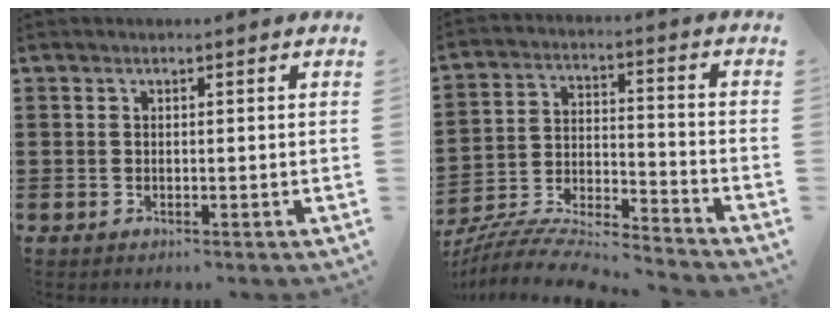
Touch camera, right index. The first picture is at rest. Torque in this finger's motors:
{"motor_torque": [0.55, 0.88, -0.04, 0.01]}